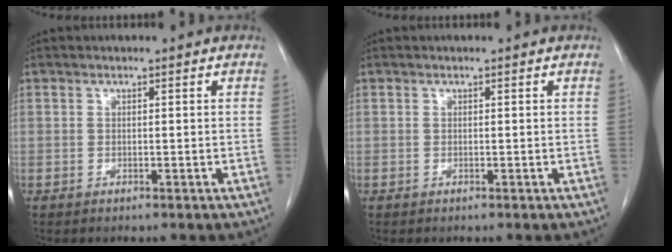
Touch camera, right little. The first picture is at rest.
{"total": 0.0}